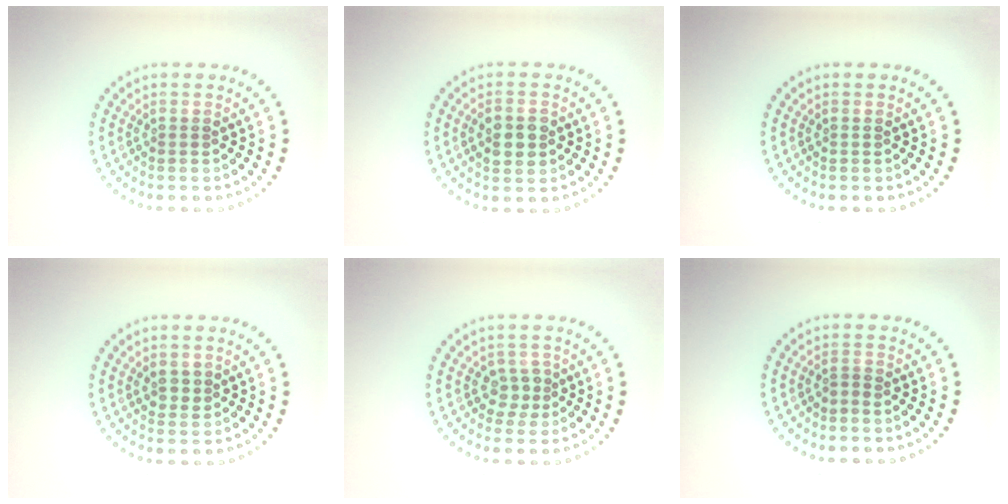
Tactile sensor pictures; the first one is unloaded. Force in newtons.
{"total": 2.9, "press": 2.9, "slide": 0.3}
{"total": 0.0}
{"total": 1.5, "press": 1.4, "slide": 0.4}
{"total": 1.7, "press": 1.4, "slide": 1.0}
{"total": 0.6, "press": 0.3, "slide": 0.5}